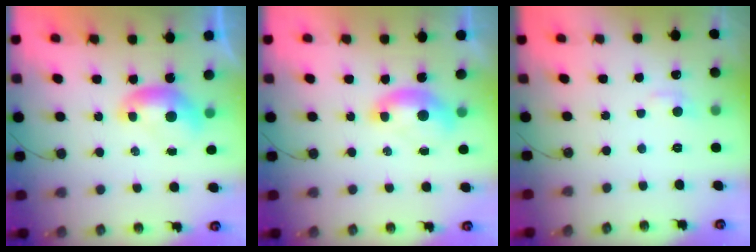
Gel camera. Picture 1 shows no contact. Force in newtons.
{"total": 1.5, "press": 1.3, "slide": 0.7}
{"total": 1.1, "press": 0.9, "slide": 0.7}